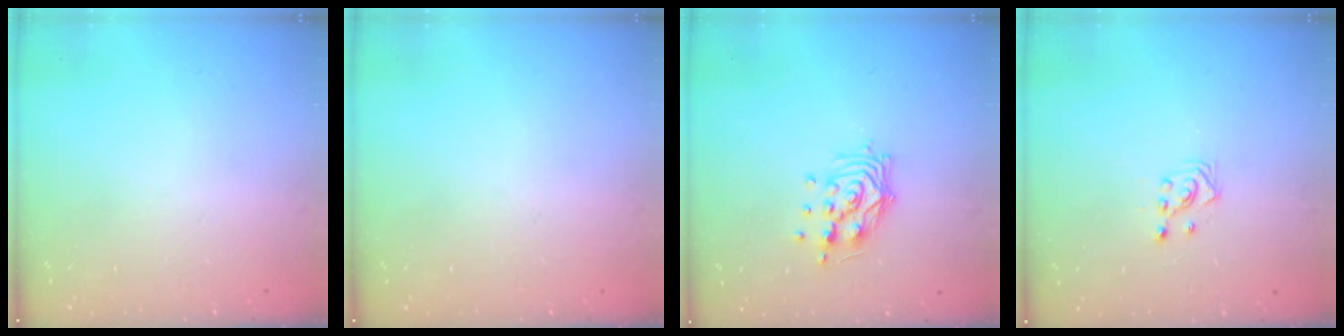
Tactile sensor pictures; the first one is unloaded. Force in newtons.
{"total": 0.0}
{"total": 10.8, "press": 10.7, "slide": 1.1}
{"total": 2.9, "press": 2.7, "slide": 1.0}